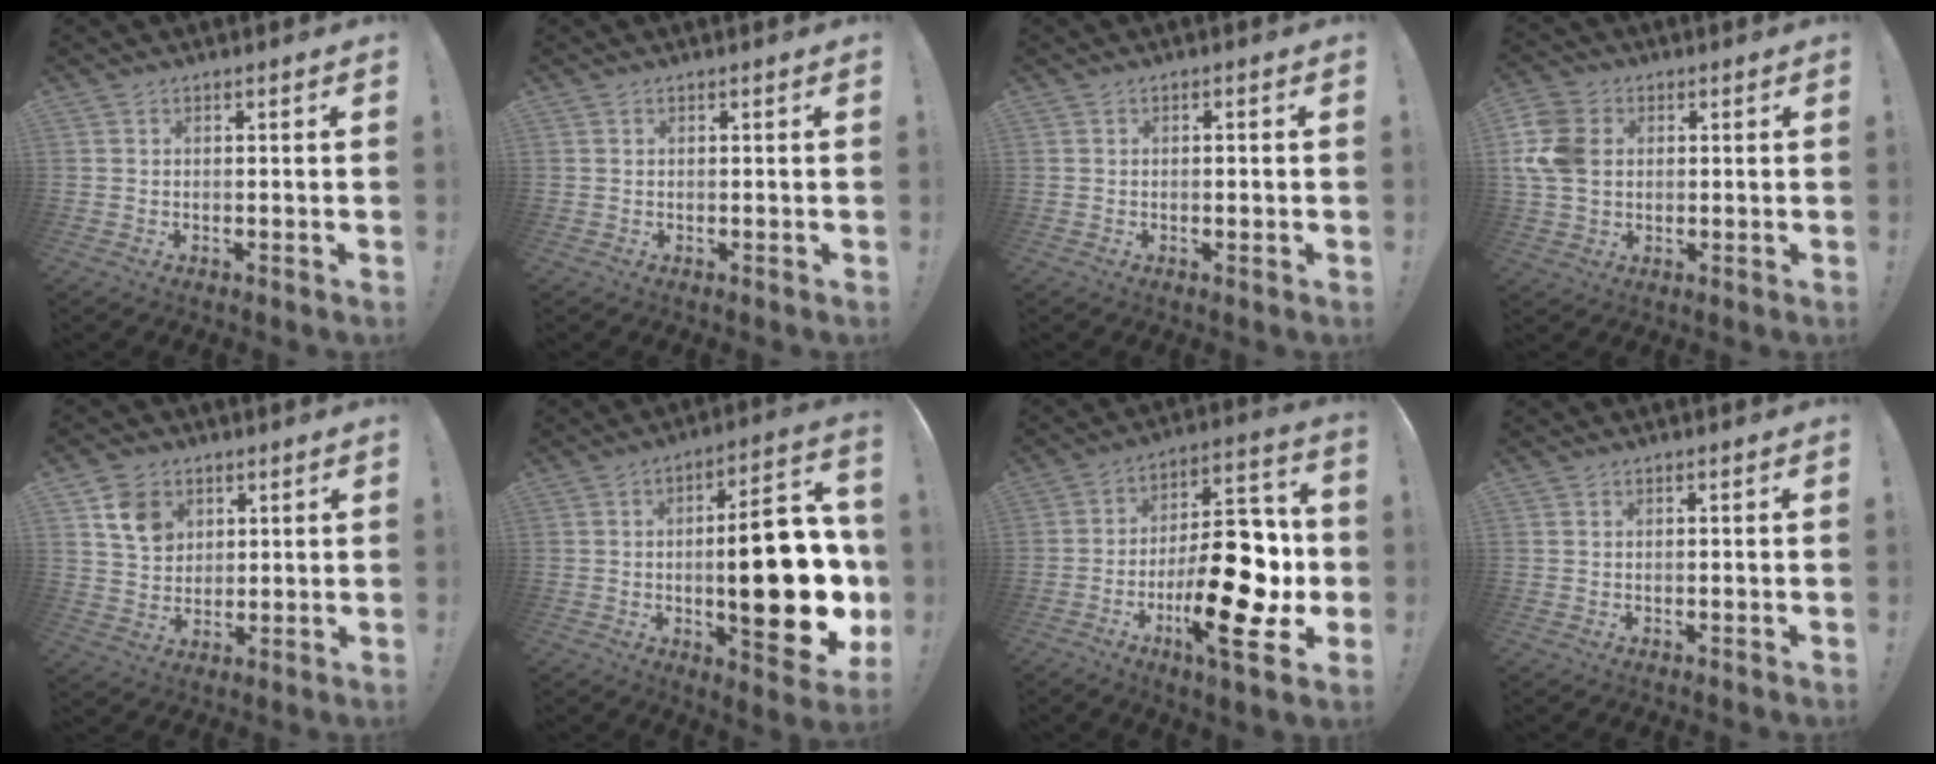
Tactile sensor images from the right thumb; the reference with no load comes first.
{"total": 0.0}
{"total": 0.9, "force": [-0.1, 0.3, 0.9], "torque": [-0.010, 0.001, -0.004]}
{"total": 11.7, "force": [1.4, 9.1, 7.2], "torque": [-0.149, 0.002, 0.029]}
{"total": 9.5, "force": [4.6, 7.4, 3.8], "torque": [-0.047, -0.020, 0.090]}
{"total": 24.5, "force": [-1.8, 7.7, 23.2], "torque": [-0.326, -0.006, -0.022]}
{"total": 26.0, "force": [-6.5, 10.6, 22.8], "torque": [-0.347, 0.043, -0.091]}
{"total": 0.0}